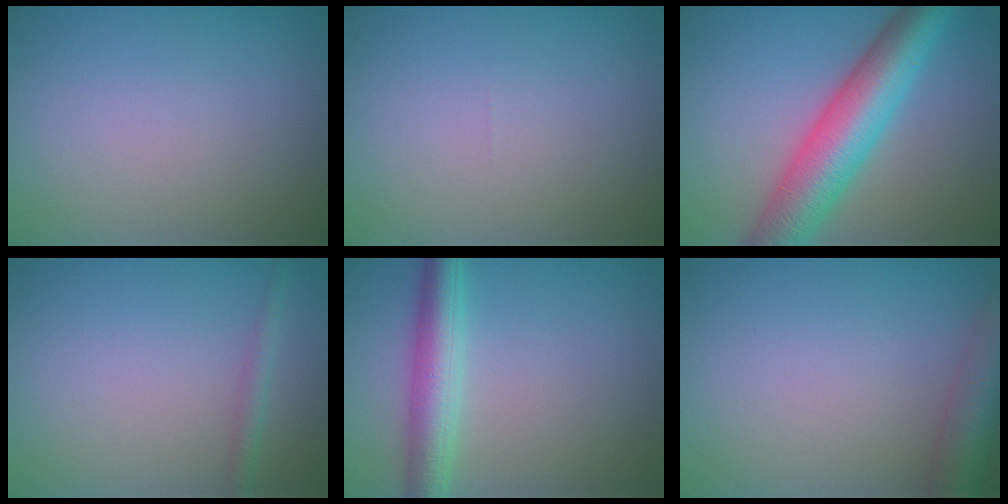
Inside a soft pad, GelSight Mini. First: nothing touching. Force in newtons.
{"total": 0.0}
{"total": 8.5, "press": 8.5, "slide": 0.1}
{"total": 1.3, "press": 1.3, "slide": 0.1}
{"total": 4.6, "press": 4.6, "slide": 0.0}
{"total": 4.9, "press": 4.9, "slide": 0.3}